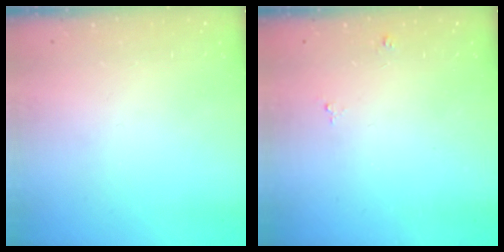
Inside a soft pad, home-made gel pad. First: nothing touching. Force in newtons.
{"total": 4.1, "press": 4.1, "slide": 0.4}